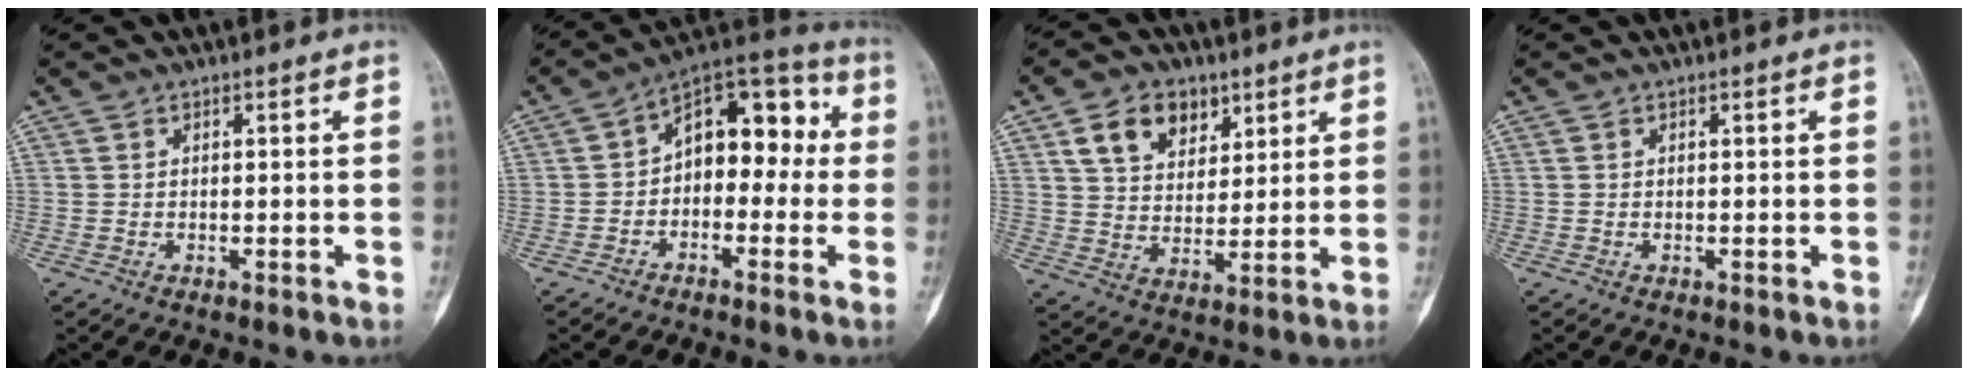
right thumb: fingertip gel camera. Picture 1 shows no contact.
{"total": 12.7, "force": [0.0, 8.1, 9.8], "torque": [-0.098, 0.050, -0.019]}
{"total": 10.3, "force": [5.3, 7.1, 5.3], "torque": [-0.062, -0.022, 0.096]}
{"total": 0.0}